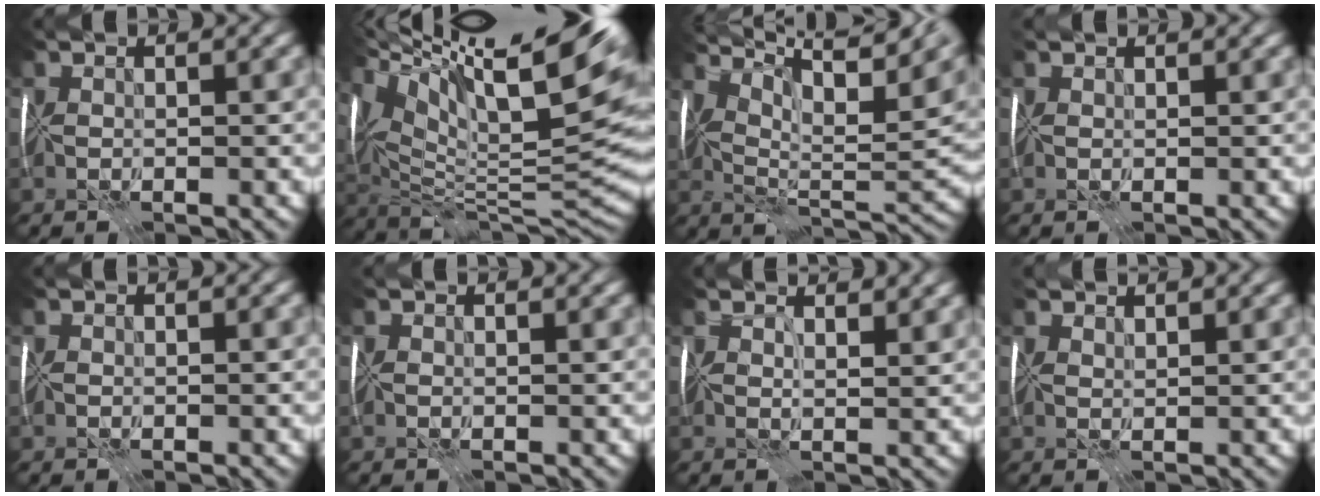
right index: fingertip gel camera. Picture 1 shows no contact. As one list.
[{"total": 17.9, "force": [8.5, 5.9, 14.6], "torque": [-0.220, 0.027, 0.156]}, {"total": 14.3, "force": [7.3, 5.4, 11.0], "torque": [-0.178, 0.029, 0.114]}, {"total": 1.0, "force": [0.9, 0.2, 0.3], "torque": [-0.003, 0.003, 0.014]}, {"total": 0.0}, {"total": 1.4, "force": [1.1, 0.4, 0.7], "torque": [-0.004, 0.001, 0.013]}, {"total": 4.8, "force": [3.4, 1.7, 2.9], "torque": [-0.032, 0.020, 0.030]}, {"total": 1.6, "force": [1.5, 0.1, 0.4], "torque": [-0.010, 0.002, 0.024]}]